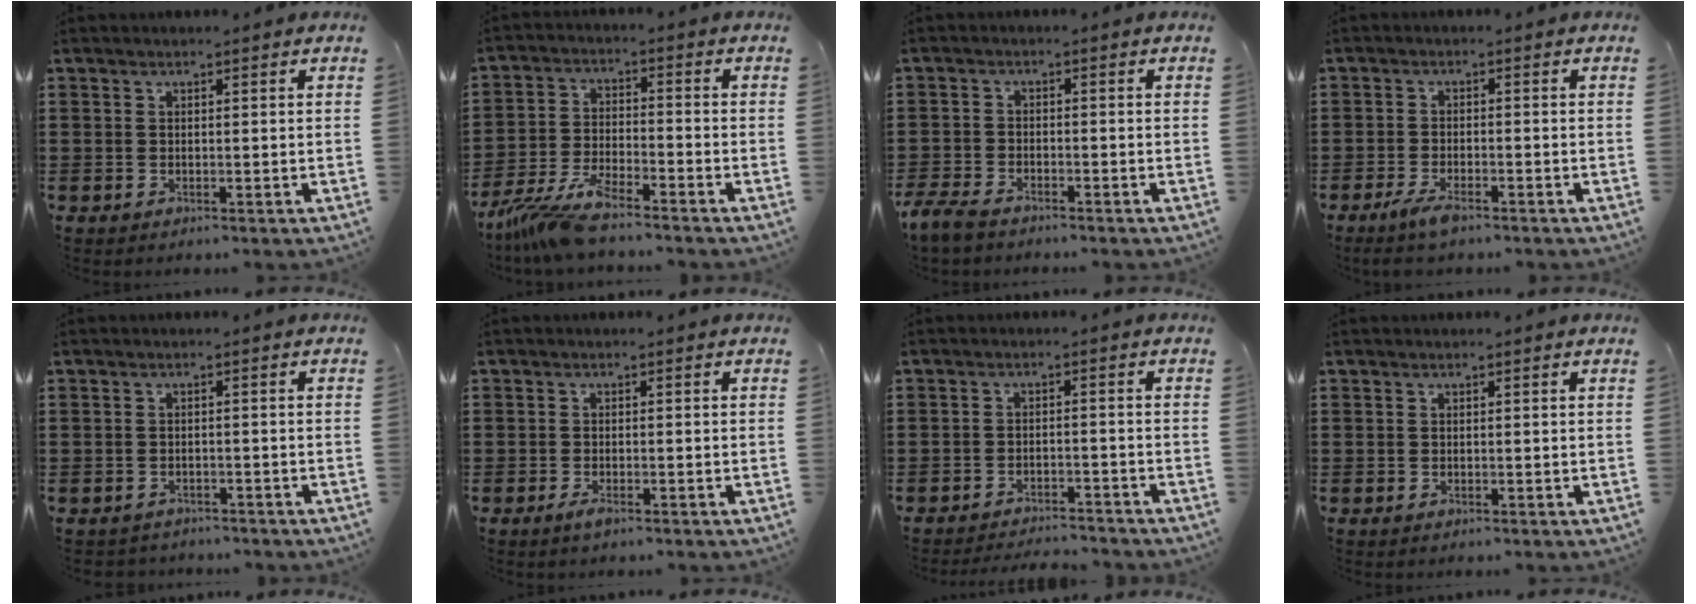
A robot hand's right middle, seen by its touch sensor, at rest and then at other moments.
{"total": 7.4, "force": [-6.6, 1.0, 3.2], "torque": [-0.089, -0.007, -0.132]}
{"total": 3.4, "force": [-2.9, 1.0, 1.3], "torque": [-0.054, -0.005, -0.067]}
{"total": 3.3, "force": [-2.2, 0.8, 2.4], "torque": [-0.060, -0.005, -0.045]}
{"total": 1.4, "force": [-1.4, 0.3, -0.2], "torque": [-0.001, 0.002, -0.033]}
{"total": 1.4, "force": [-0.7, 0.4, 1.1], "torque": [-0.022, -0.004, -0.013]}
{"total": 2.9, "force": [-2.9, 0.2, 0.1], "torque": [-0.008, 0.001, -0.062]}
{"total": 0.0}